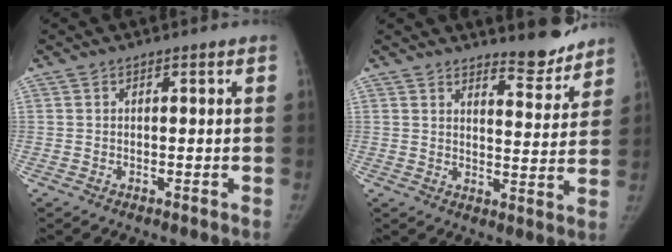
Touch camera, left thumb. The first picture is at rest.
{"total": 7.4, "force": [6.8, 1.8, 2.1], "torque": [-0.005, -0.064, 0.095]}